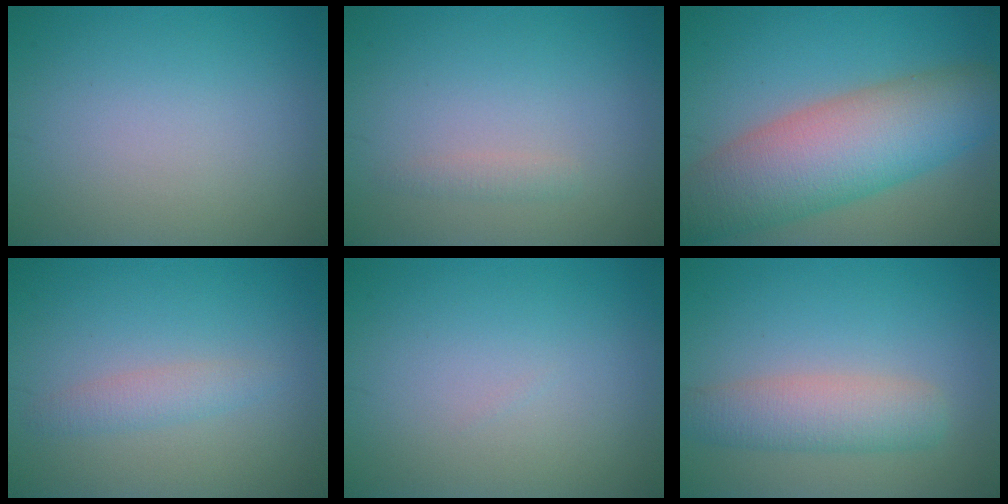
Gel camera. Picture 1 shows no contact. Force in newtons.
{"total": 0.9, "press": 0.9, "slide": 0.0}
{"total": 10.2, "press": 10.2, "slide": 0.5}
{"total": 1.7, "press": 1.7, "slide": 0.1}
{"total": 0.0}
{"total": 3.2, "press": 3.2, "slide": 0.3}